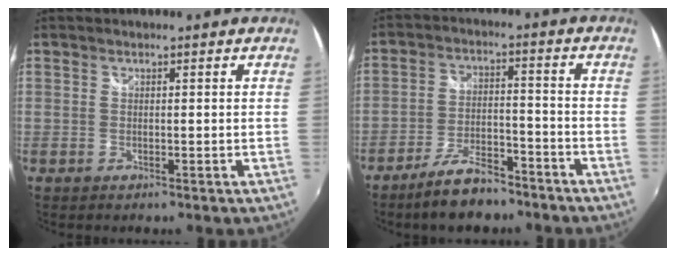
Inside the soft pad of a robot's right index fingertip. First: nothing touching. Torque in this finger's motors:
{"motor_torque": [0.90, -0.87, 0.27, 0.06]}